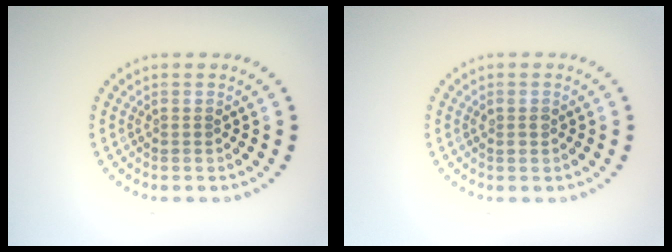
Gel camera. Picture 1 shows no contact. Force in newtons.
{"total": 0.9, "press": 0.8, "slide": 0.3}